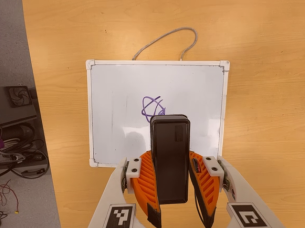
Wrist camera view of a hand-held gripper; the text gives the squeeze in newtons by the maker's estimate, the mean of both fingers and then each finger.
{"total": 5.8, "left": 4.7, "right": 7.0}